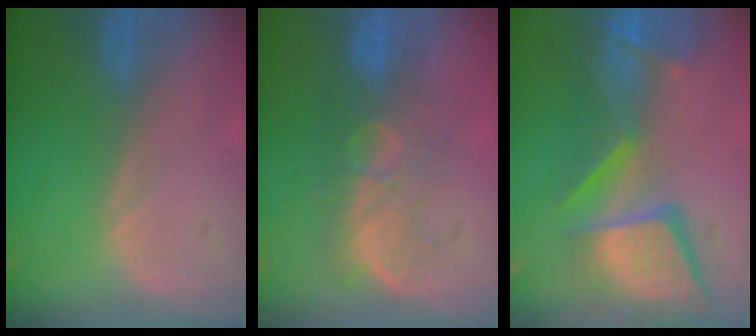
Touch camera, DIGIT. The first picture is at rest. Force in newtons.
{"total": 8.0, "press": 7.8, "slide": 1.9}
{"total": 13.9, "press": 11.3, "slide": 8.2}